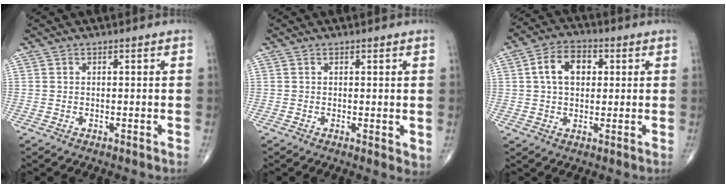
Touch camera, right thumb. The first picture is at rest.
{"total": 2.2, "force": [0.2, 0.8, 2.0], "torque": [-0.025, -0.009, 0.003]}
{"total": 8.7, "force": [1.8, 5.9, 6.1], "torque": [-0.090, 0.012, 0.026]}